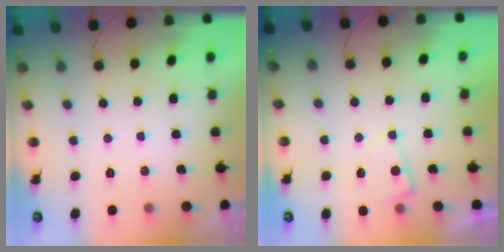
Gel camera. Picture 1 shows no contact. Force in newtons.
{"total": 3.4, "press": 3.3, "slide": 0.4}